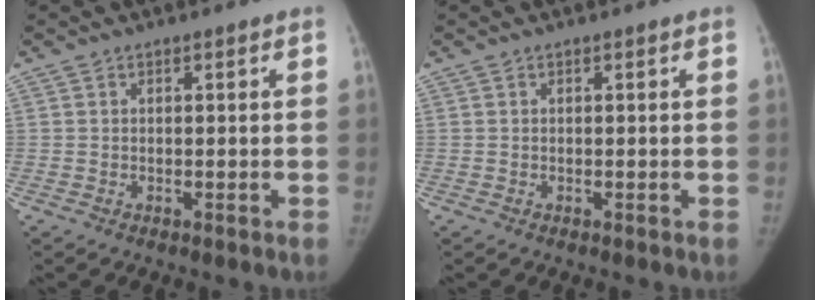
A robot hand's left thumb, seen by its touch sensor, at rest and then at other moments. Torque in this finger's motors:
{"motor_torque": [0.08, 0.02, 0.17, -0.42, 0.04]}